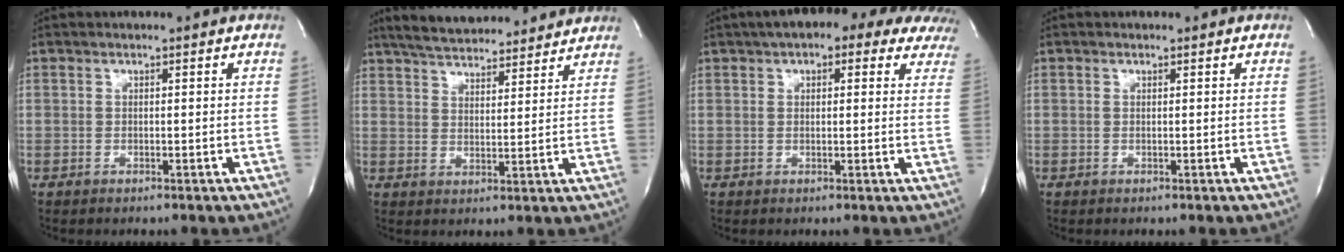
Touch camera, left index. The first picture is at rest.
{"total": 15.5, "force": [14.1, 3.1, 5.7], "torque": [-0.093, 0.028, 0.208]}
{"total": 16.2, "force": [12.5, 5.3, 8.8], "torque": [-0.105, 0.041, 0.138]}
{"total": 0.0}